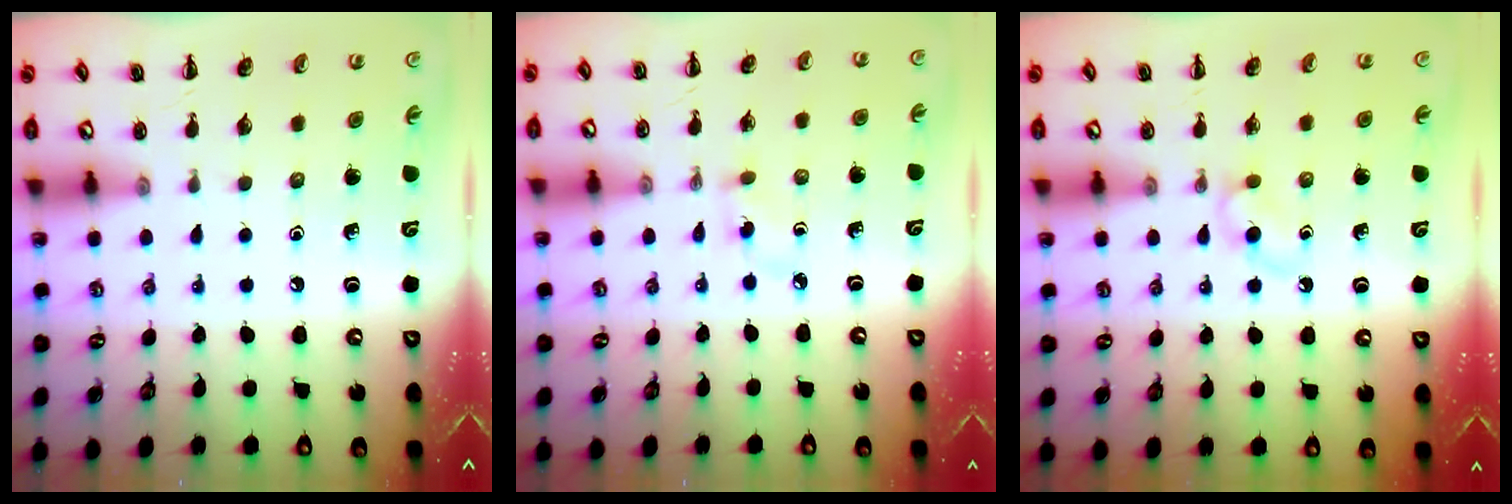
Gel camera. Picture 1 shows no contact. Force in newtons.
{"total": 3.8, "press": 3.4, "slide": 1.5}
{"total": 2.7, "press": 2.5, "slide": 1.2}